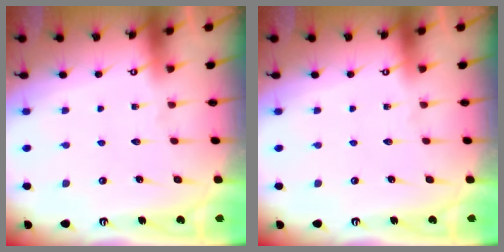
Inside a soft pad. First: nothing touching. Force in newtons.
{"total": 0.0}